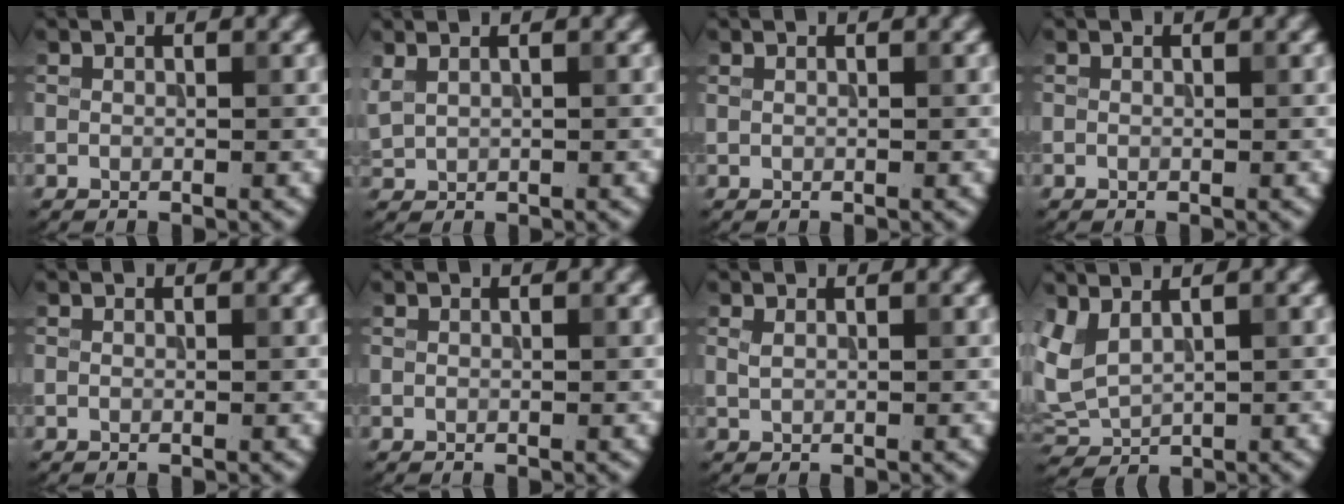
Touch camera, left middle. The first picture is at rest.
{"total": 1.3, "force": [1.0, 0.5, 0.7], "torque": [-0.019, 0.004, 0.027]}
{"total": 0.0}
{"total": 0.0}
{"total": 0.0}
{"total": 0.0}
{"total": 0.6, "force": [0.4, 0.2, 0.4], "torque": [-0.011, 0.000, 0.009]}
{"total": 3.1, "force": [1.5, 1.6, 2.2], "torque": [-0.059, 0.005, 0.037]}